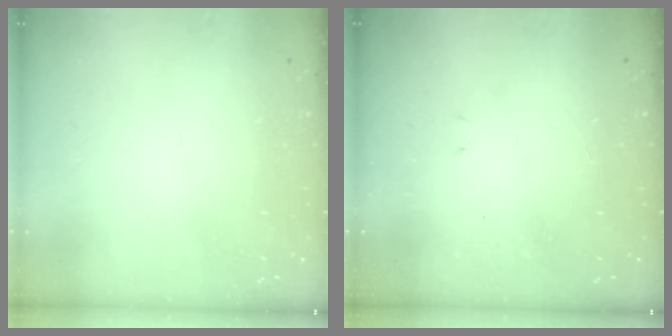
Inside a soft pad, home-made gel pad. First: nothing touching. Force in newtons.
{"total": 3.0, "press": 2.9, "slide": 0.4}